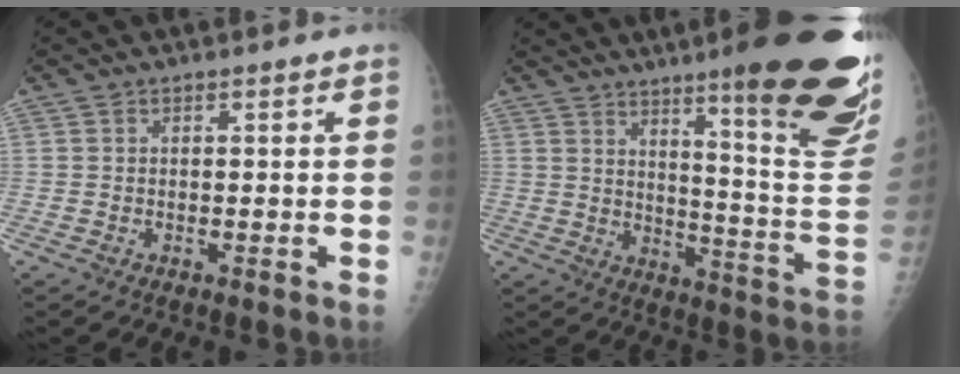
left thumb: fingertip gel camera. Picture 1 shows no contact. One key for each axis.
{"total": 25.7, "fx": 14.9, "fy": 4.0, "fz": 20.6, "tx": -0.226, "ty": -0.074, "tz": 0.211}